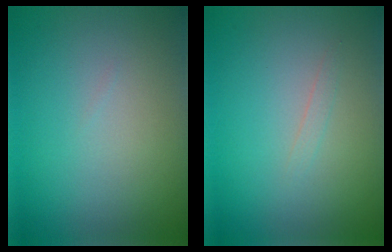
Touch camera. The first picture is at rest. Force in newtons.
{"total": 0.6, "press": 0.6, "slide": 0.0}